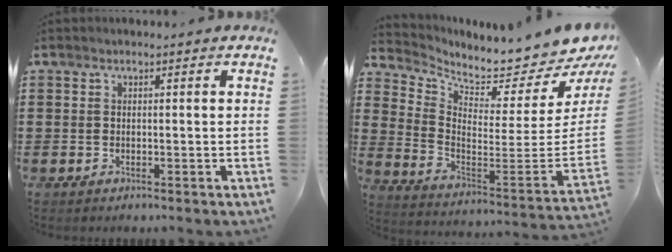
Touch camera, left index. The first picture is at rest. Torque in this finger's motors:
{"motor_torque": [2.14, 0.00, 0.17, 0.01]}